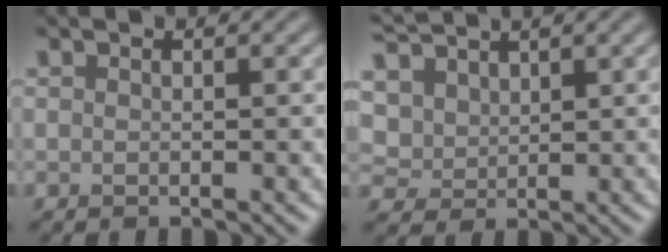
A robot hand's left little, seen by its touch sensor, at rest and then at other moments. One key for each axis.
{"total": 7.5, "fx": 3.7, "fy": 5.2, "fz": 3.9, "tx": -0.113, "ty": 0.022, "tz": 0.060}